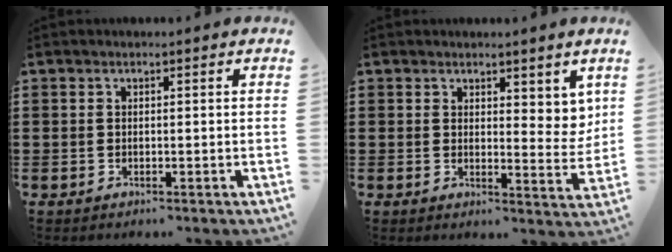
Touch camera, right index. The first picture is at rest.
{"total": 3.9, "force": [2.9, 2.0, 1.5], "torque": [-0.022, -0.008, 0.052]}